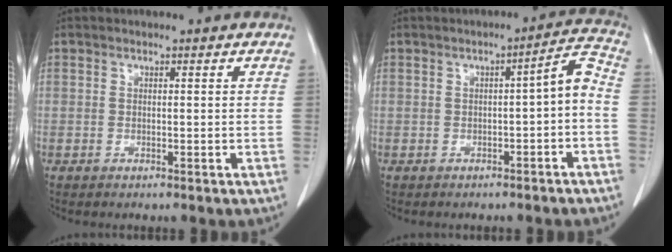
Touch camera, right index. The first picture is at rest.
{"total": 4.8, "force": [-1.6, 0.8, 4.5], "torque": [-0.057, 0.023, -0.020]}